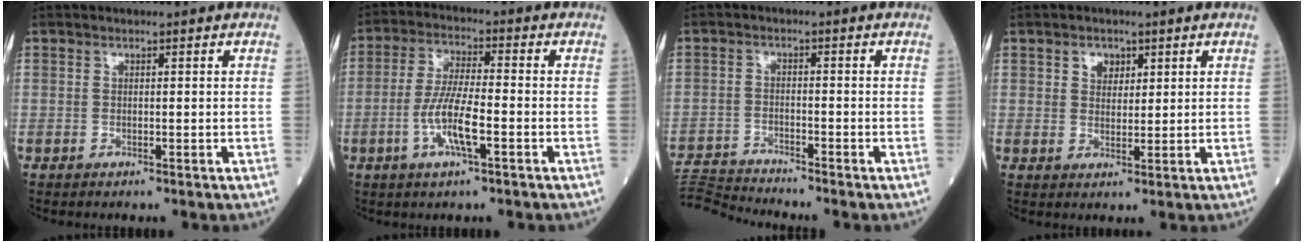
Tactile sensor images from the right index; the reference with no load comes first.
{"total": 7.9, "force": [-2.7, 1.2, 7.3], "torque": [-0.146, -0.001, -0.054]}
{"total": 6.6, "force": [-6.3, -1.8, -0.5], "torque": [0.003, -0.004, -0.122]}
{"total": 2.7, "force": [1.4, 1.9, 1.2], "torque": [-0.018, 0.004, 0.023]}